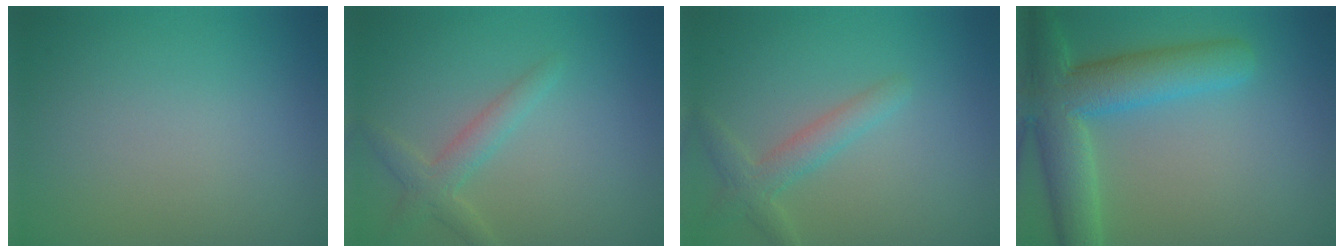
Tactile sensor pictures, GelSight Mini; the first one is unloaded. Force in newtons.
{"total": 2.3, "press": 2.3, "slide": 0.1}
{"total": 2.5, "press": 2.5, "slide": 0.1}
{"total": 7.3, "press": 7.2, "slide": 0.5}